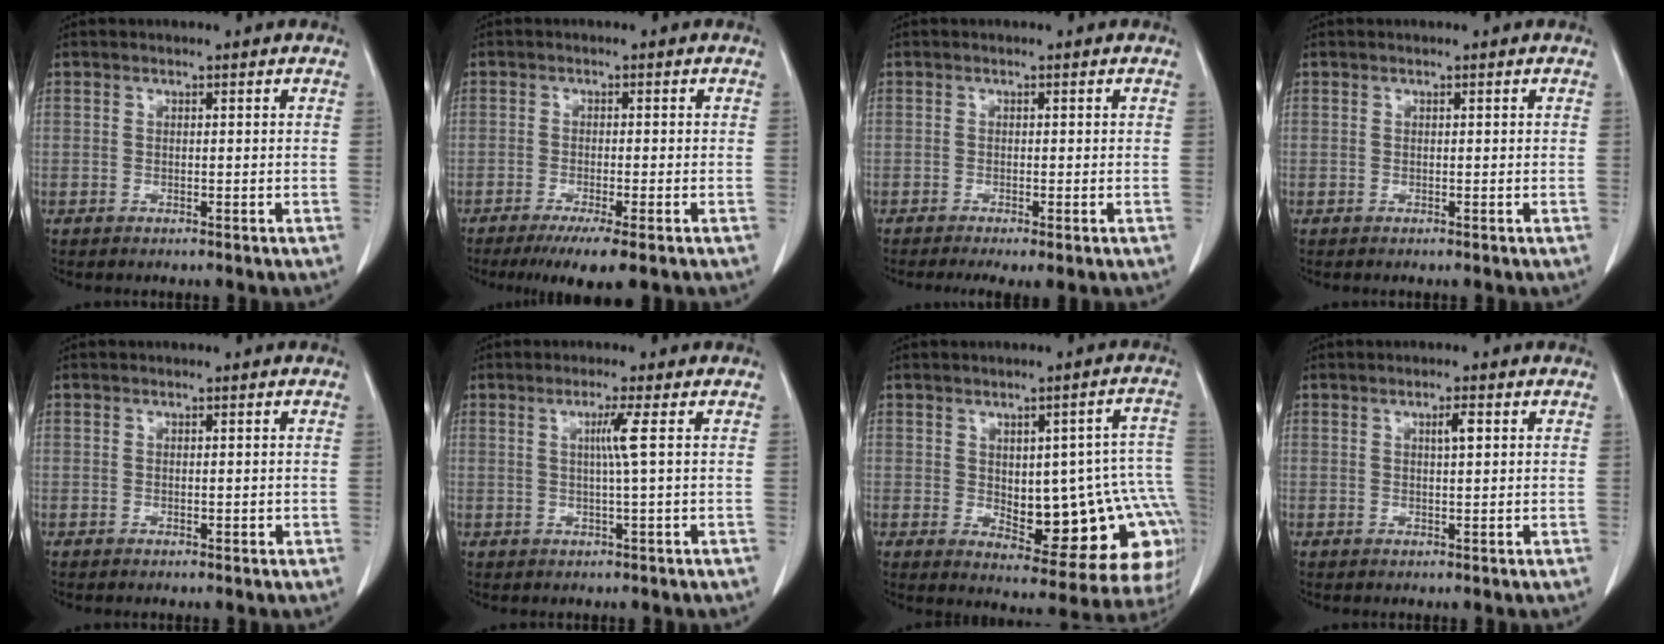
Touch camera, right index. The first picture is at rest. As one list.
[{"total": 5.7, "force": [-3.8, 0.1, 4.3], "torque": [-0.064, -0.013, -0.059]}, {"total": 3.1, "force": [-1.7, 0.6, 2.5], "torque": [-0.041, -0.011, -0.026]}, {"total": 0.0}, {"total": 0.7, "force": [-0.1, 0.4, 0.6], "torque": [-0.006, 0.002, 0.001]}, {"total": 3.0, "force": [0.6, -1.1, 2.7], "torque": [-0.052, -0.002, 0.012]}, {"total": 18.1, "force": [-2.1, 7.1, 16.5], "torque": [-0.135, 0.034, 0.001]}, {"total": 1.8, "force": [0.7, 0.3, 1.7], "torque": [-0.027, 0.002, 0.011]}]